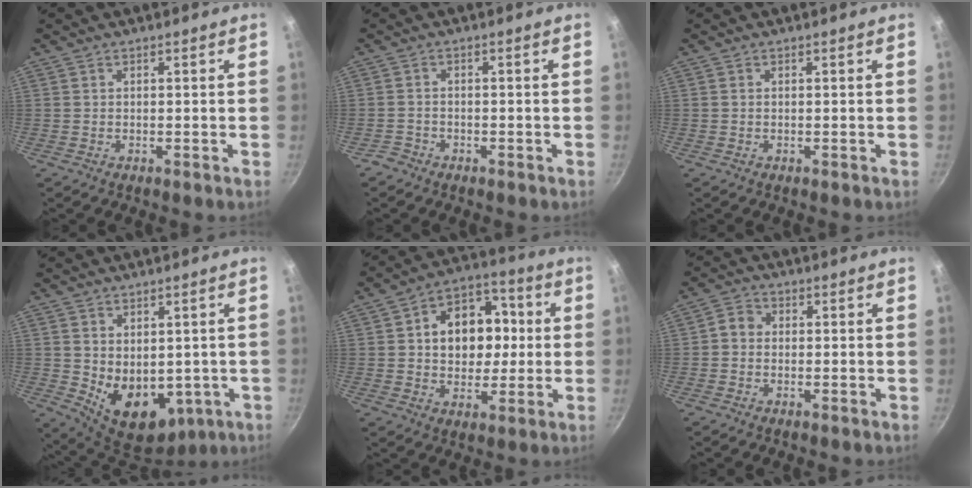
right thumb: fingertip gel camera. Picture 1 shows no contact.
{"total": 1.9, "force": [-1.5, 1.2, 0.1], "torque": [-0.002, 0.020, -0.029]}
{"total": 0.0}
{"total": 12.7, "force": [-0.8, 9.0, 9.0], "torque": [-0.110, -0.024, 0.018]}
{"total": 14.9, "force": [1.6, 11.4, 9.5], "torque": [-0.100, 0.022, 0.019]}
{"total": 2.9, "force": [-0.3, 2.5, 1.4], "torque": [-0.020, 0.009, -0.018]}